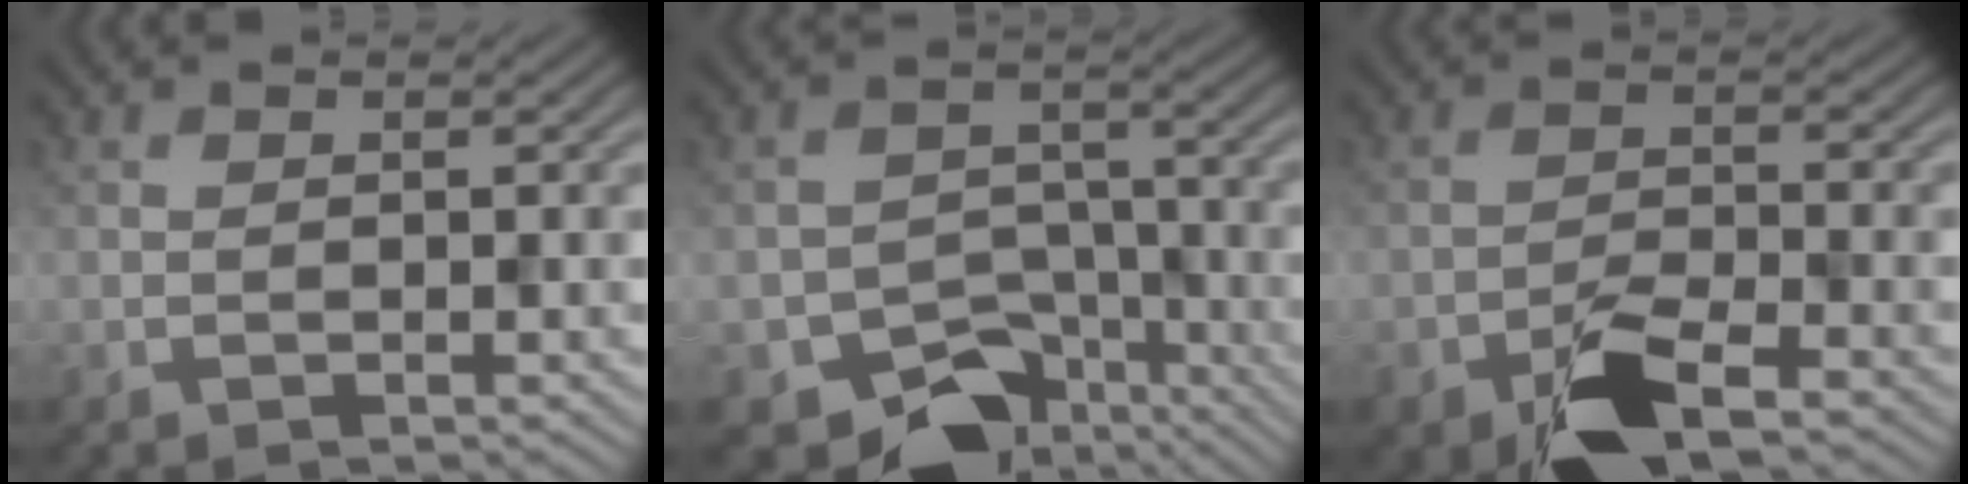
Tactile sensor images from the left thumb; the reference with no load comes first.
{"total": 9.4, "force": [-6.4, 5.8, 3.7], "torque": [-0.052, -0.020, -0.100]}
{"total": 6.4, "force": [-4.2, 2.3, 4.2], "torque": [-0.079, -0.001, -0.081]}